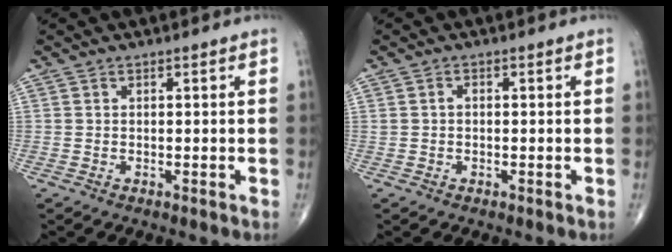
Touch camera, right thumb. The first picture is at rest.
{"total": 1.0, "force": [0.0, 0.7, 0.7], "torque": [-0.012, 0.003, 0.000]}